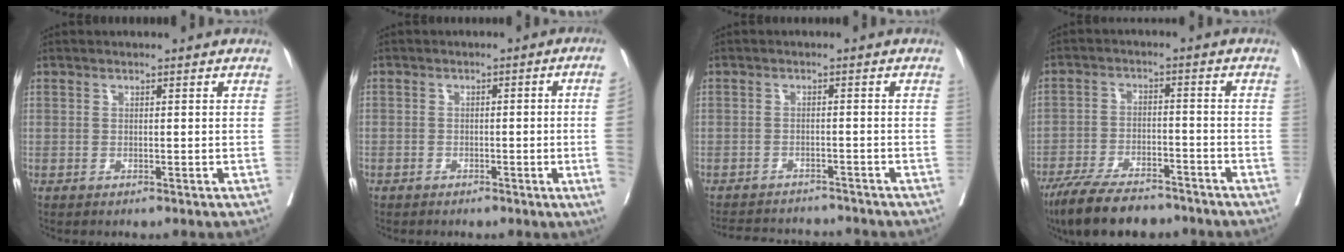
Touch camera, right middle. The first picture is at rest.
{"total": 5.0, "force": [-1.2, -0.6, 4.8], "torque": [-0.053, 0.001, -0.018]}
{"total": 8.9, "force": [-8.5, 1.7, 1.8], "torque": [-0.030, 0.006, -0.117]}
{"total": 12.6, "force": [-10.3, 3.6, 6.2], "torque": [-0.101, -0.015, -0.169]}